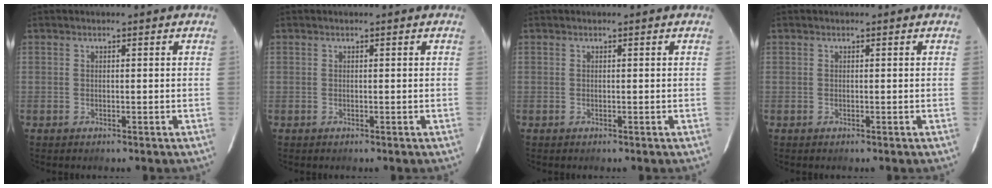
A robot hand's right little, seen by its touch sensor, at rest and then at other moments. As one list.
[{"total": 0.0}, {"total": 0.0}, {"total": 0.0}]